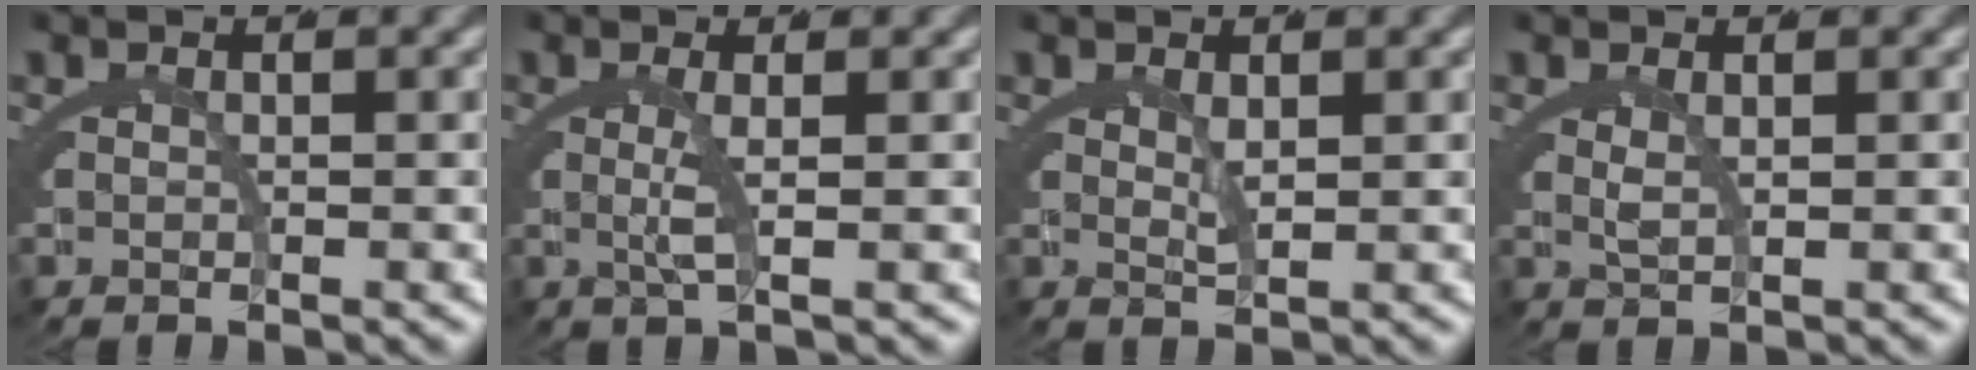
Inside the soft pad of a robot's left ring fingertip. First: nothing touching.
{"total": 2.6, "force": [0.5, -0.4, 2.5], "torque": [-0.051, -0.007, 0.012]}
{"total": 1.5, "force": [0.9, -0.5, 1.1], "torque": [-0.014, -0.011, 0.025]}
{"total": 1.4, "force": [0.7, -0.5, 1.1], "torque": [-0.022, -0.010, 0.023]}